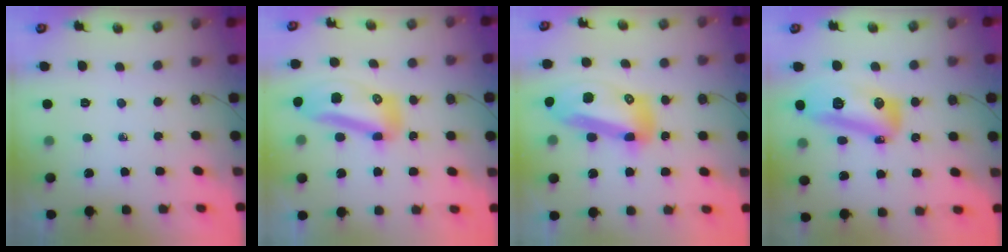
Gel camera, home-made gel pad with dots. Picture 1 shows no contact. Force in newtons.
{"total": 14.2, "press": 14.2, "slide": 1.5}
{"total": 17.9, "press": 17.8, "slide": 2.1}
{"total": 15.0, "press": 14.9, "slide": 1.4}